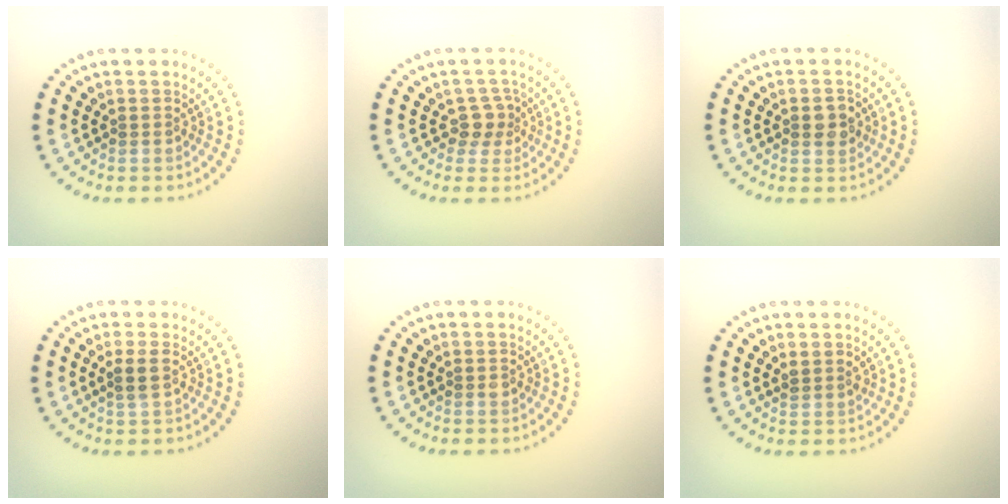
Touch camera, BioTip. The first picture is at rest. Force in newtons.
{"total": 2.1, "press": 1.6, "slide": 1.3}
{"total": 1.9, "press": 1.9, "slide": 0.3}
{"total": 1.4, "press": 1.3, "slide": 0.7}
{"total": 0.6, "press": 0.6, "slide": 0.0}
{"total": 1.1, "press": 1.0, "slide": 0.5}